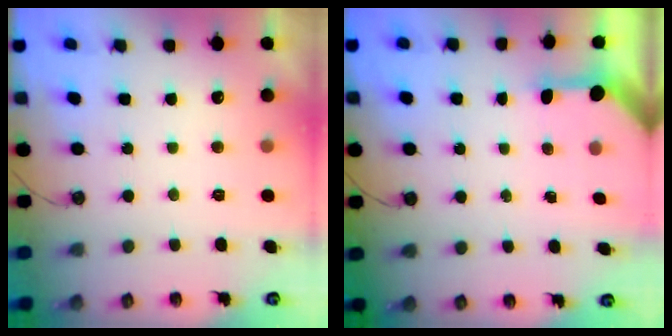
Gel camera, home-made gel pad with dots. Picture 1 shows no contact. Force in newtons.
{"total": 3.4, "press": 3.3, "slide": 0.3}